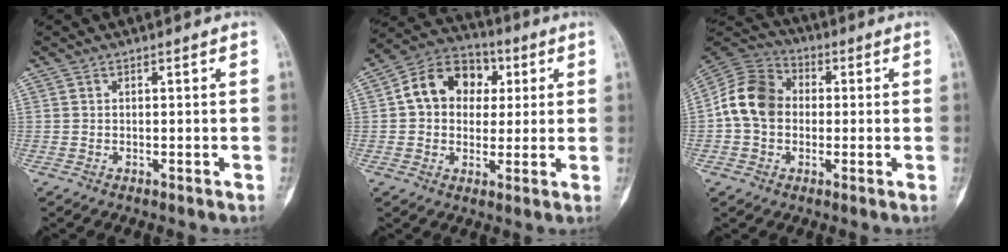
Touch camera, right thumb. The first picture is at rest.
{"total": 12.8, "force": [2.4, 10.2, 7.4], "torque": [-0.087, 0.018, 0.029]}
{"total": 11.7, "force": [0.0, 9.4, 6.9], "torque": [-0.116, 0.030, -0.014]}